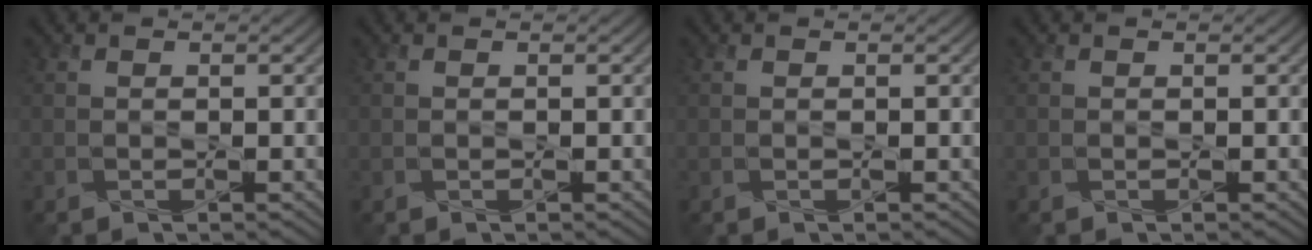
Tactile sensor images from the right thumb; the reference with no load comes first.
{"total": 0.0}
{"total": 0.0}
{"total": 0.0}